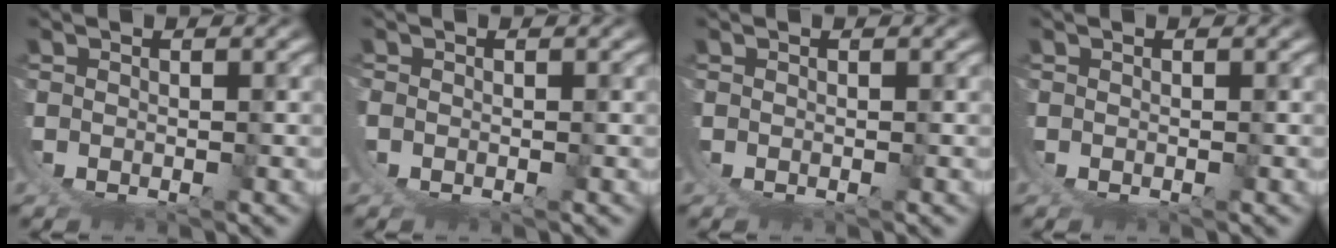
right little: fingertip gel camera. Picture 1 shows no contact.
{"total": 0.6, "force": [-0.3, -0.5, 0.1], "torque": [-0.004, -0.003, -0.002]}
{"total": 0.0}
{"total": 0.0}